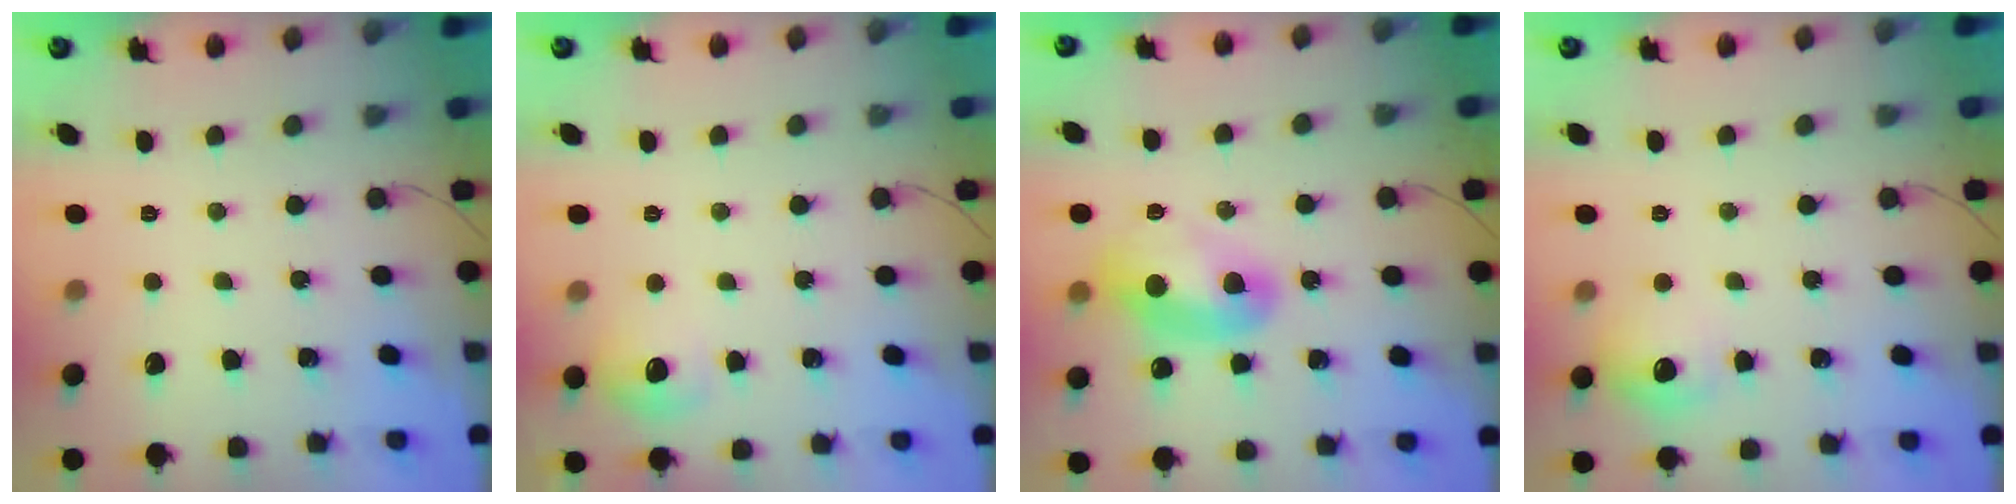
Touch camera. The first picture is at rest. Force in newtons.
{"total": 7.9, "press": 6.9, "slide": 3.9}
{"total": 10.6, "press": 10.6, "slide": 1.1}
{"total": 8.8, "press": 8.8, "slide": 0.7}